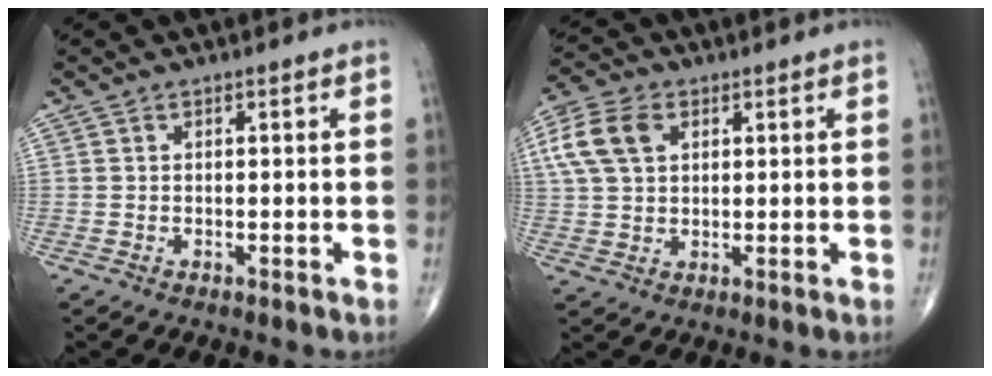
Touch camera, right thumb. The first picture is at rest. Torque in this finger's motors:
{"motor_torque": [0.29, 2.13, 0.92, 0.24, 0.13]}